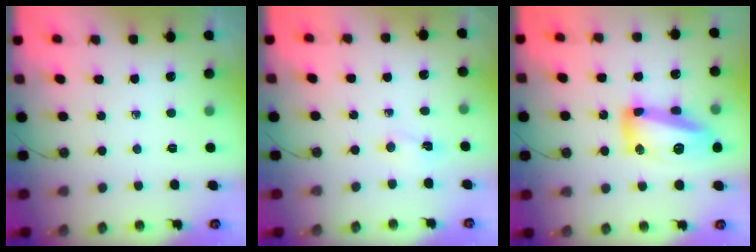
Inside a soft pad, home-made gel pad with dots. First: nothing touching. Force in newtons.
{"total": 2.0, "press": 1.9, "slide": 0.6}
{"total": 15.4, "press": 15.4, "slide": 1.0}